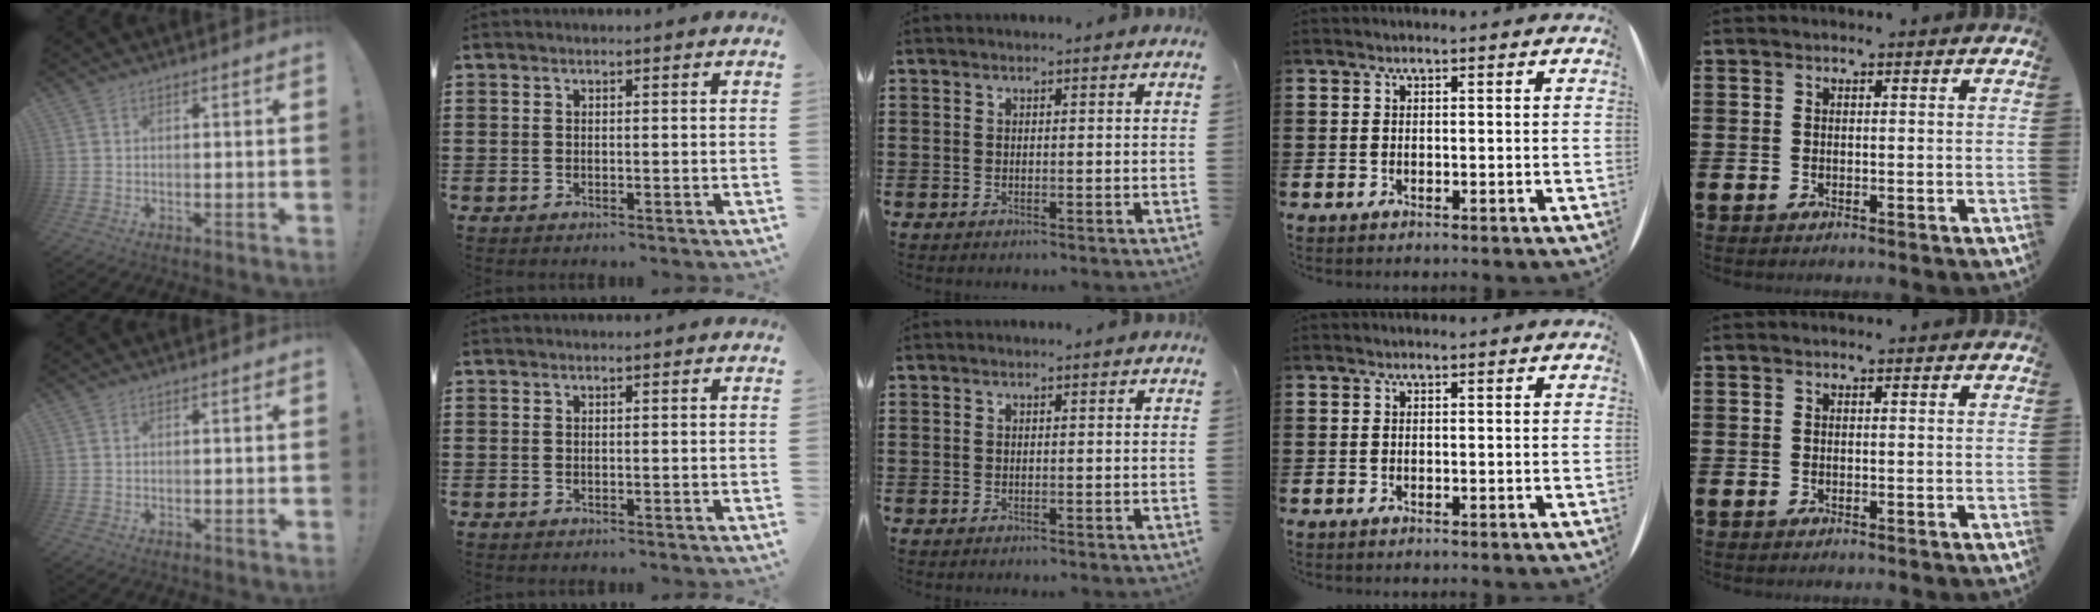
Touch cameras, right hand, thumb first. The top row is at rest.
{}